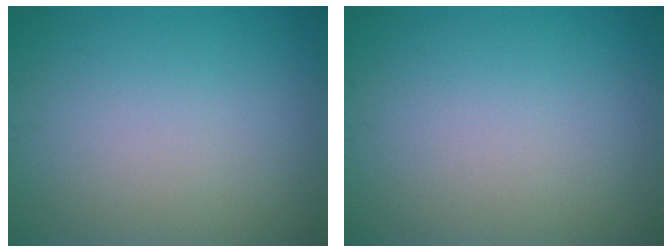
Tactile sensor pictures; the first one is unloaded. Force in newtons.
{"total": 0.0}